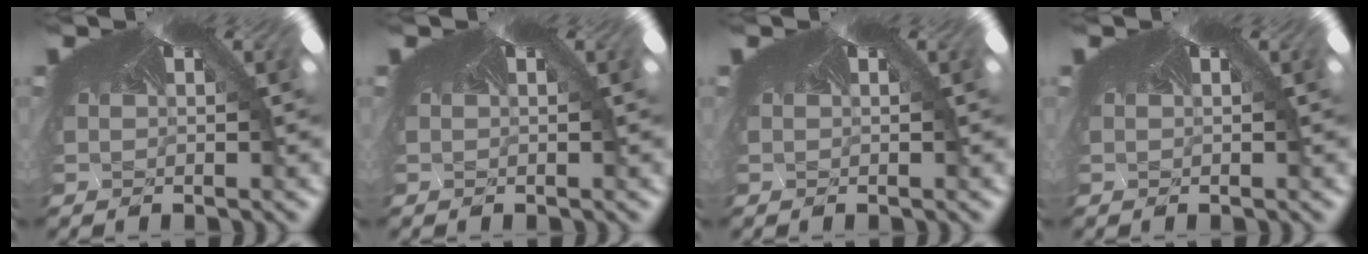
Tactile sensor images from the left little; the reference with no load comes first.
{"total": 0.0}
{"total": 0.0}
{"total": 0.0}